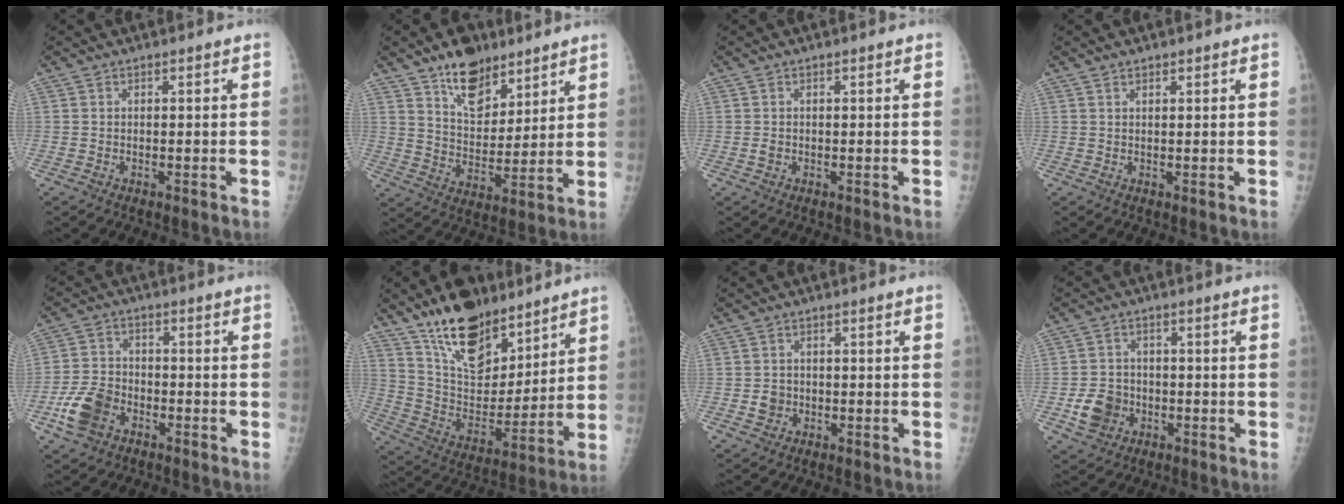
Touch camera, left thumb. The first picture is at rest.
{"total": 12.6, "force": [8.7, 6.7, 6.3], "torque": [-0.067, -0.058, 0.152]}
{"total": 0.8, "force": [-0.1, 0.7, 0.5], "torque": [-0.005, 0.001, 0.000]}
{"total": 0.9, "force": [0.7, 0.4, 0.2], "torque": [0.000, -0.004, 0.011]}
{"total": 8.7, "force": [-3.9, 6.1, 4.8], "torque": [-0.092, 0.017, -0.073]}
{"total": 20.1, "force": [14.2, 9.6, 10.6], "torque": [-0.127, -0.077, 0.251]}
{"total": 2.7, "force": [-0.6, 2.4, 0.9], "torque": [-0.003, 0.006, -0.007]}
{"total": 6.8, "force": [-2.1, 5.8, 2.9], "torque": [-0.035, 0.013, -0.035]}